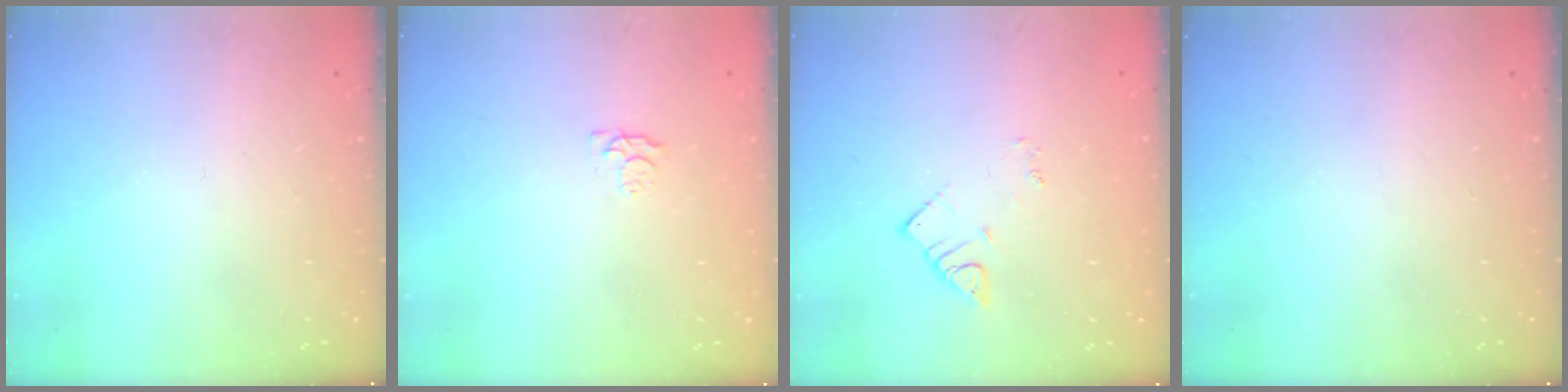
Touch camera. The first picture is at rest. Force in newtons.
{"total": 2.7, "press": 2.7, "slide": 0.5}
{"total": 2.5, "press": 2.5, "slide": 0.3}
{"total": 0.0}